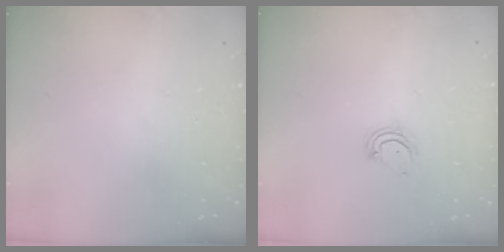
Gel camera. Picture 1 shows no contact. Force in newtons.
{"total": 4.2, "press": 4.1, "slide": 0.5}